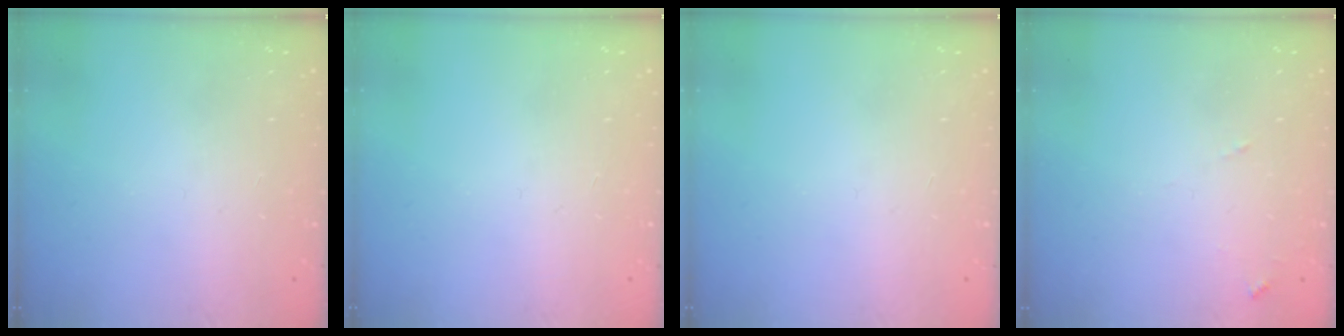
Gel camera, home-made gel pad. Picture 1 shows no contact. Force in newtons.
{"total": 0.0}
{"total": 0.0}
{"total": 6.3, "press": 6.3, "slide": 0.5}